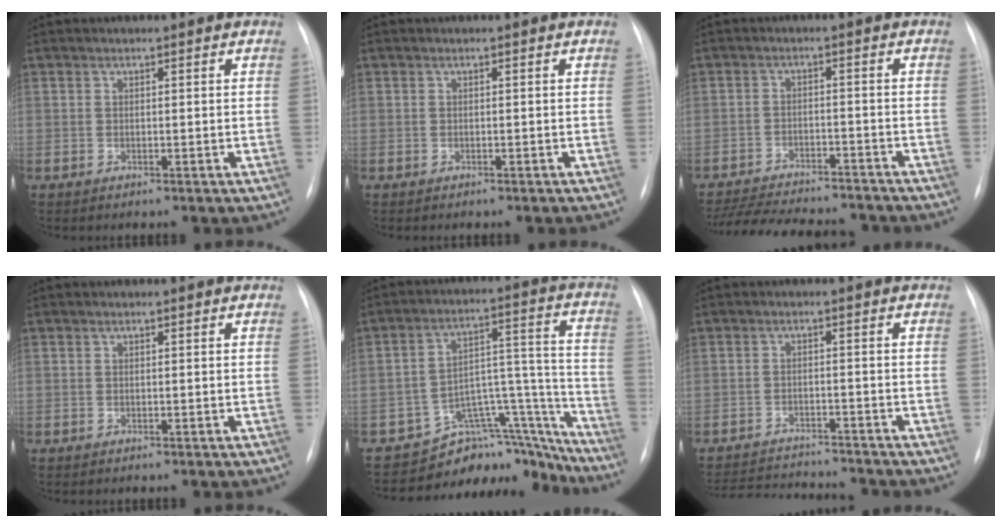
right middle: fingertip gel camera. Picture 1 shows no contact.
{"total": 0.7, "force": [-0.6, 0.1, 0.4], "torque": [-0.004, -0.002, -0.008]}
{"total": 16.7, "force": [-15.2, 3.3, 6.2], "torque": [-0.133, -0.011, -0.214]}
{"total": 0.0}
{"total": 15.0, "force": [-14.1, 5.0, 1.8], "torque": [0.007, 0.089, -0.201]}
{"total": 11.4, "force": [-11.0, 1.0, 2.8], "torque": [-0.050, 0.000, -0.161]}